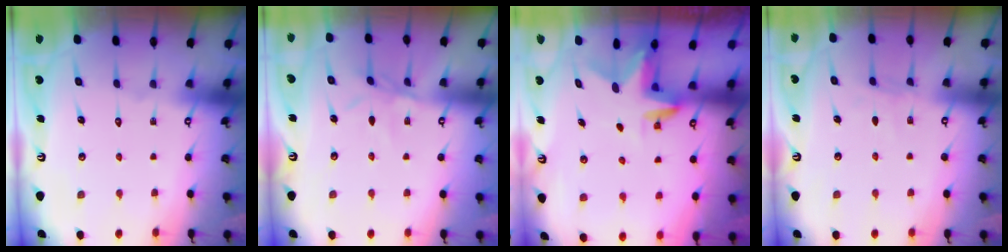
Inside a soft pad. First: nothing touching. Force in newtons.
{"total": 5.6, "press": 5.5, "slide": 0.7}
{"total": 2.9, "press": 2.9, "slide": 0.2}
{"total": 3.9, "press": 3.9, "slide": 0.5}